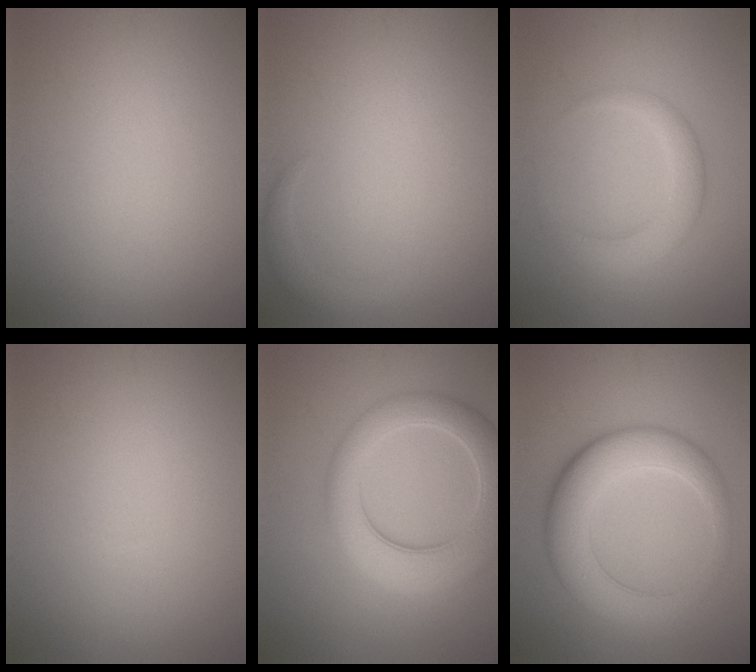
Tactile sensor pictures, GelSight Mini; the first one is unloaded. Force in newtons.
{"total": 1.6, "press": 1.6, "slide": 0.2}
{"total": 3.2, "press": 3.2, "slide": 0.3}
{"total": 0.0}
{"total": 7.3, "press": 7.3, "slide": 0.5}
{"total": 7.1, "press": 7.1, "slide": 0.1}